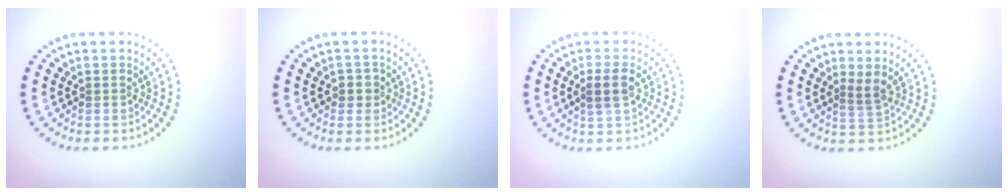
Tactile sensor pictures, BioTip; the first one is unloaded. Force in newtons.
{"total": 1.2, "press": 1.0, "slide": 0.7}
{"total": 2.2, "press": 2.0, "slide": 0.9}
{"total": 1.5, "press": 1.0, "slide": 1.1}